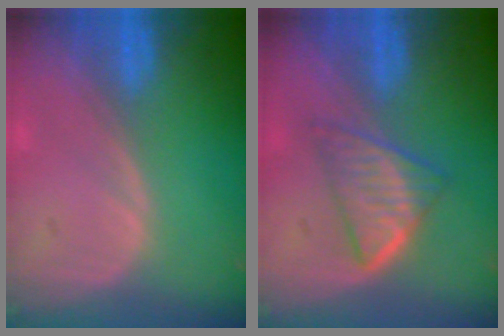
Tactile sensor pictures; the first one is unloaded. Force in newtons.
{"total": 5.8, "press": 5.2, "slide": 2.5}